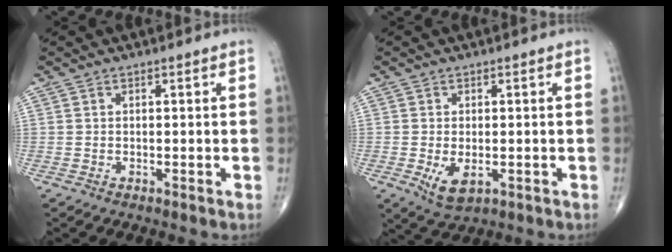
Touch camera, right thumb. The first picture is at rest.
{"total": 4.8, "force": [-1.2, 2.6, 3.9], "torque": [-0.068, -0.011, -0.011]}